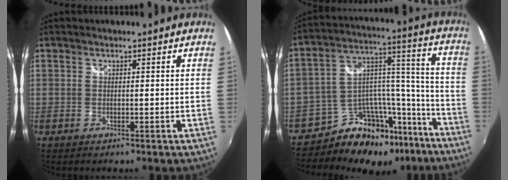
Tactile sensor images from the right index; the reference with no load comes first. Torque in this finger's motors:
{"motor_torque": [0.30, -0.14, -0.06, -0.12]}